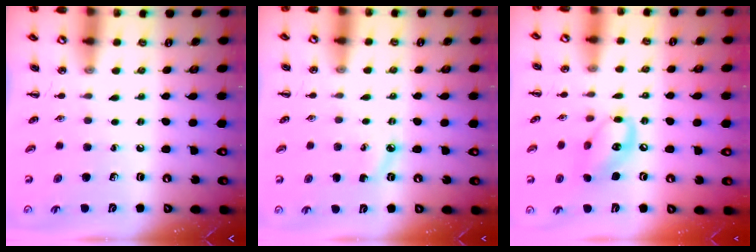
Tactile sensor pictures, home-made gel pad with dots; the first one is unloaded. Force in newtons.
{"total": 2.8, "press": 2.7, "slide": 0.7}
{"total": 10.9, "press": 10.6, "slide": 2.2}